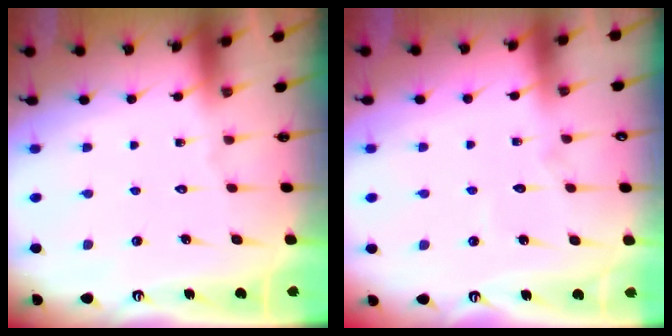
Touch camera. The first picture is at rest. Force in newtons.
{"total": 4.1, "press": 4.0, "slide": 0.3}